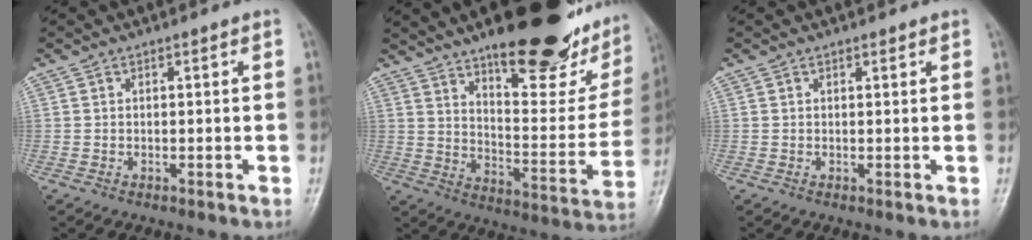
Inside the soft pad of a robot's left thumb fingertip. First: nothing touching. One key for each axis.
{"total": 28.6, "fx": 18.9, "fy": 9.2, "fz": 19.3, "tx": -0.231, "ty": -0.082, "tz": 0.271}
{"total": 0.8, "fx": 0.6, "fy": 0.4, "fz": 0.4, "tx": -0.007, "ty": -0.003, "tz": 0.008}